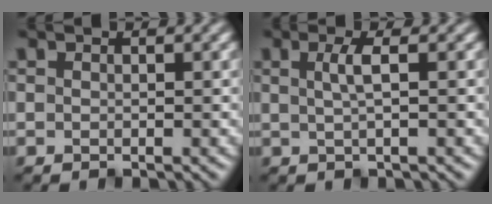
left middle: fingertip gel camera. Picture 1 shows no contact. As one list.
[{"total": 2.1, "force": [0.4, 0.5, 2.0], "torque": [-0.038, 0.003, 0.005]}]